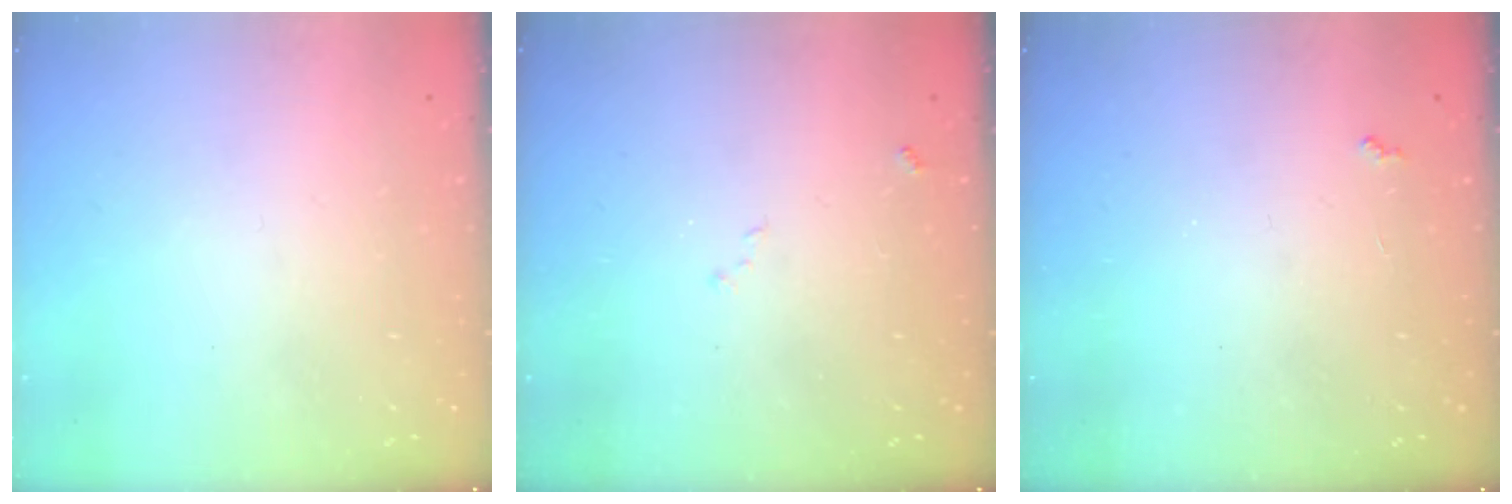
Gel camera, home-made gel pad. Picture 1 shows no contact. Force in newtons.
{"total": 6.5, "press": 6.5, "slide": 0.9}
{"total": 2.7, "press": 2.6, "slide": 0.4}